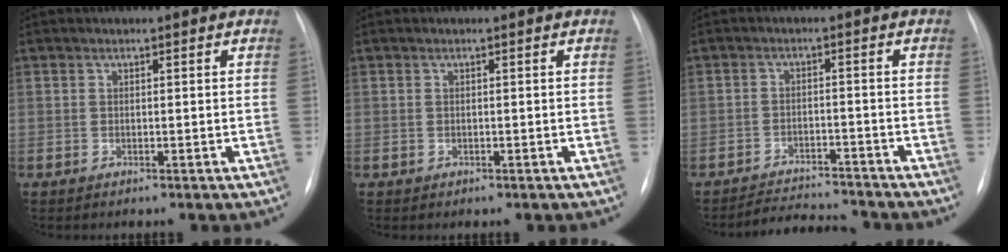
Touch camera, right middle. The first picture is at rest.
{"total": 0.0}
{"total": 6.4, "force": [-6.3, 0.9, 0.4], "torque": [-0.005, 0.004, -0.099]}